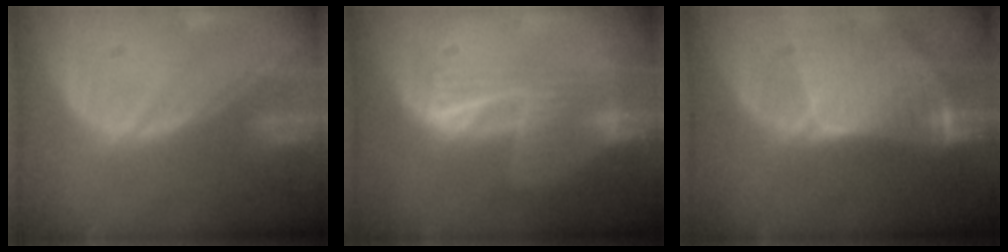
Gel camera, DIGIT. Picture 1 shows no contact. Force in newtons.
{"total": 6.8, "press": 5.6, "slide": 4.0}
{"total": 9.4, "press": 8.2, "slide": 4.5}